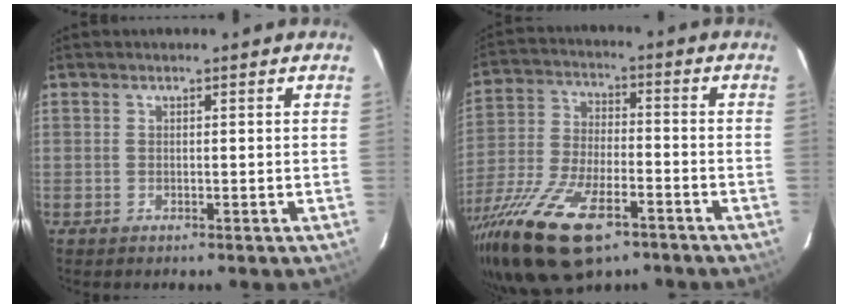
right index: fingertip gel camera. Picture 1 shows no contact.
{"total": 23.5, "force": [-14.3, 9.7, 15.9], "torque": [-0.337, -0.062, -0.250]}